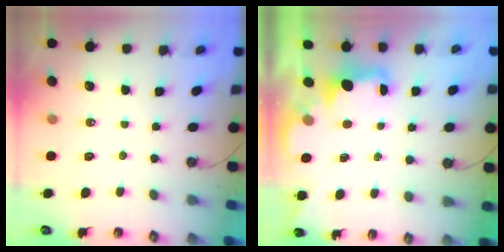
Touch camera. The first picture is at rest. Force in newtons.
{"total": 2.3, "press": 2.2, "slide": 0.7}